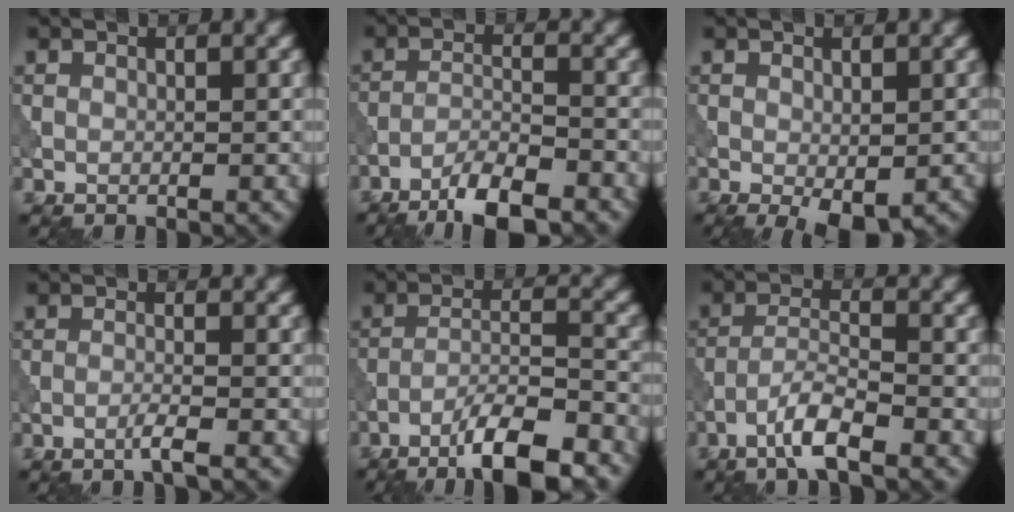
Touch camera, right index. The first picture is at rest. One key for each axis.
{"total": 5.6, "fx": -4.3, "fy": 1.0, "fz": 3.4, "tx": -0.062, "ty": 0.001, "tz": -0.081}
{"total": 3.7, "fx": -1.5, "fy": 1.5, "fz": 3.0, "tx": -0.044, "ty": -0.010, "tz": -0.017}
{"total": 1.7, "fx": -0.9, "fy": 0.1, "fz": 1.4, "tx": -0.020, "ty": 0.009, "tz": -0.027}
{"total": 8.0, "fx": -5.6, "fy": 1.4, "fz": 5.6, "tx": -0.091, "ty": 0.007, "tz": -0.099}
{"total": 3.8, "fx": -2.5, "fy": 0.5, "fz": 2.9, "tx": -0.057, "ty": 0.009, "tz": -0.059}